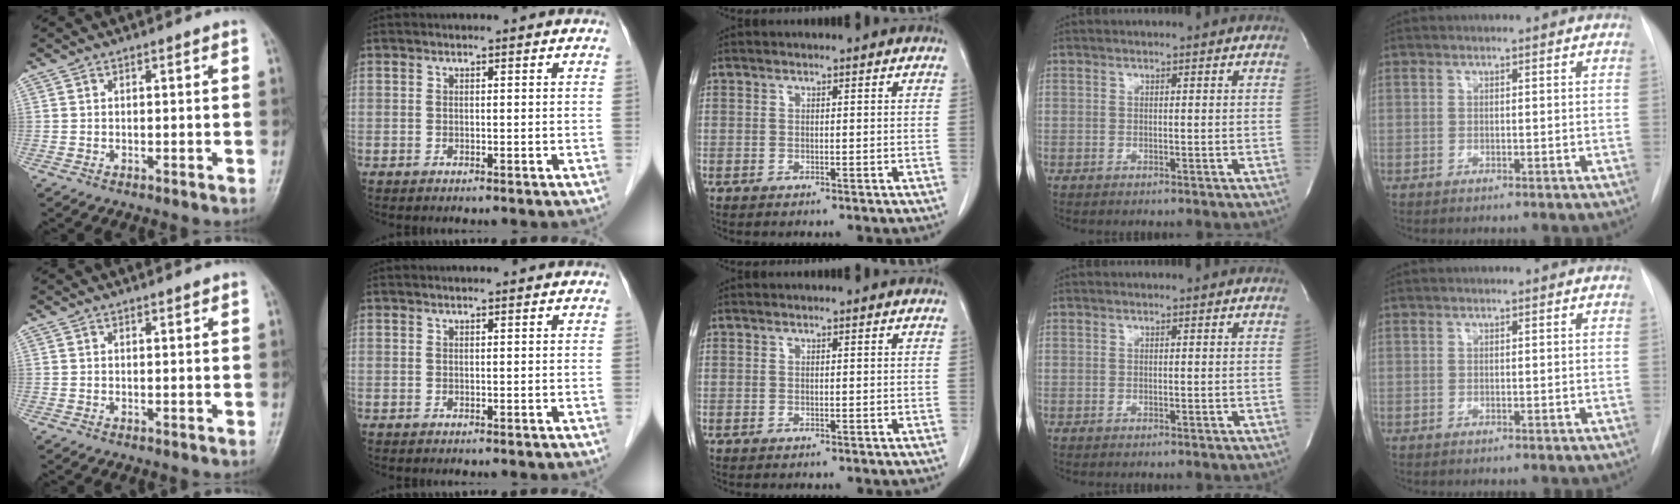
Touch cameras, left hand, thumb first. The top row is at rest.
{"thumb": {"total": 0.9, "force": [0.7, 0.4, 0.5], "torque": [-0.005, -0.003, 0.008]}, "index": {"total": 0.9, "force": [0.9, 0.0, 0.3], "torque": [-0.006, 0.012, 0.017]}}